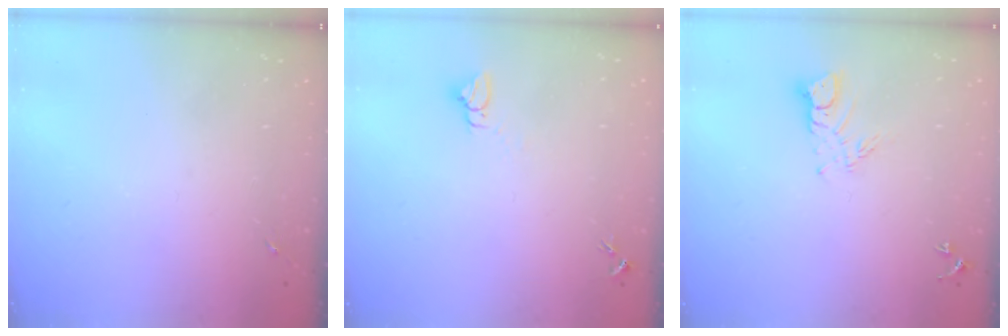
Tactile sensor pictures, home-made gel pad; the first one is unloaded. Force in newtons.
{"total": 3.0, "press": 3.0, "slide": 0.1}
{"total": 6.7, "press": 6.7, "slide": 0.6}